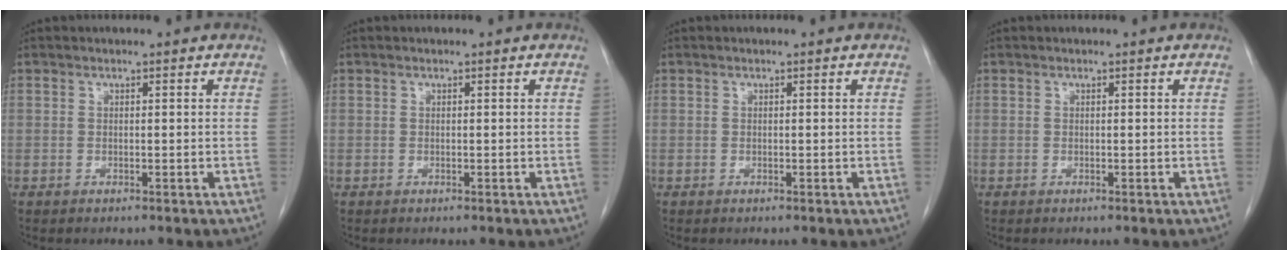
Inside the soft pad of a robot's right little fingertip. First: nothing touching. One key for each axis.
{"total": 0.0}
{"total": 0.0}
{"total": 0.0}